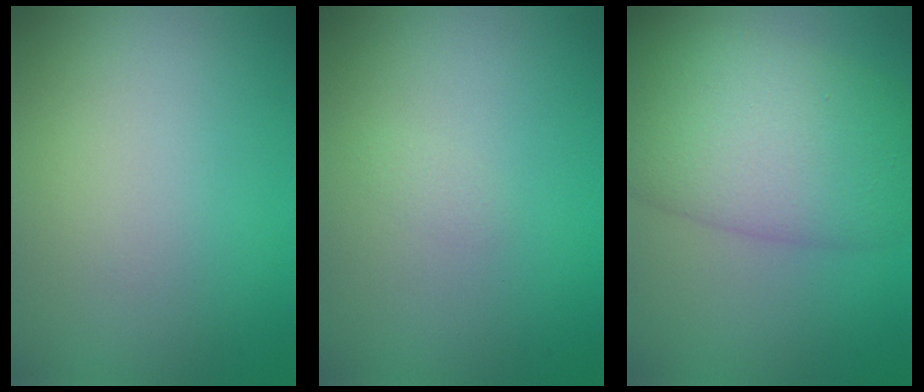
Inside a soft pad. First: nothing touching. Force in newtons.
{"total": 0.5, "press": 0.5, "slide": 0.1}
{"total": 10.1, "press": 10.1, "slide": 0.3}